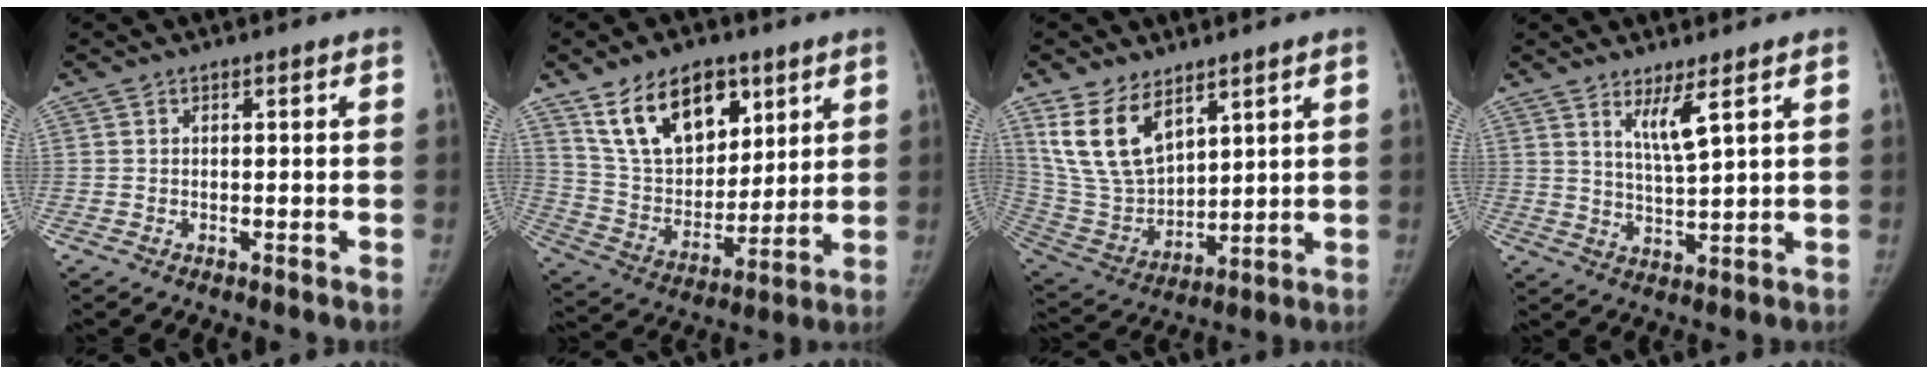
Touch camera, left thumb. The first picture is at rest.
{"total": 18.1, "force": [10.2, 10.7, 10.5], "torque": [-0.132, -0.043, 0.193]}
{"total": 14.1, "force": [8.1, 7.8, 8.6], "torque": [-0.142, -0.037, 0.183]}
{"total": 5.3, "force": [3.2, 0.2, 4.3], "torque": [-0.081, -0.038, 0.064]}